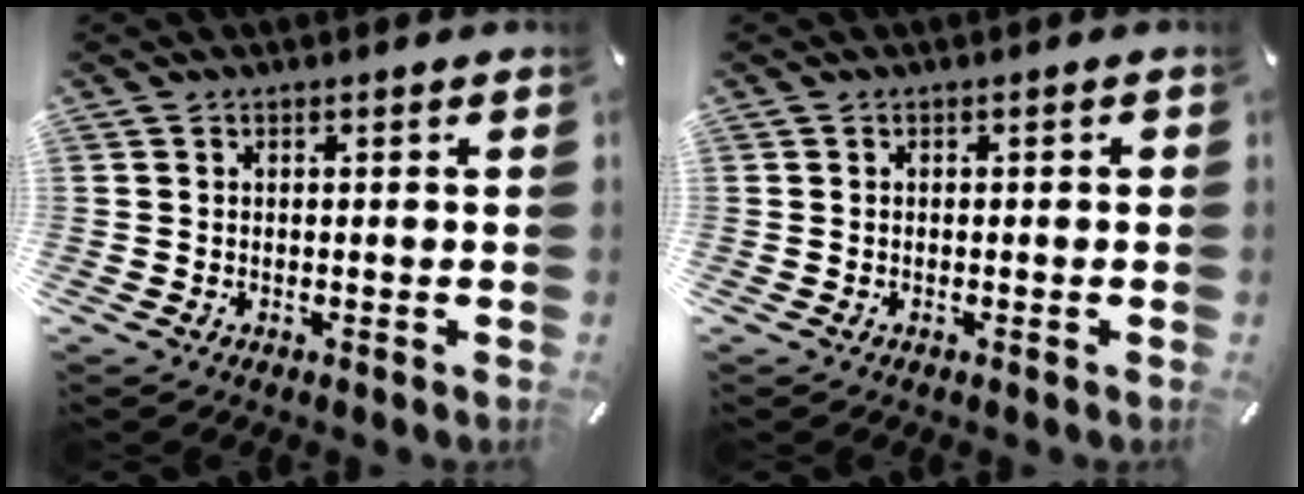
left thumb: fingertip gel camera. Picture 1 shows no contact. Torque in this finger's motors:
{"motor_torque": [0.33, 0.39, 0.05, -0.14, 0.00]}